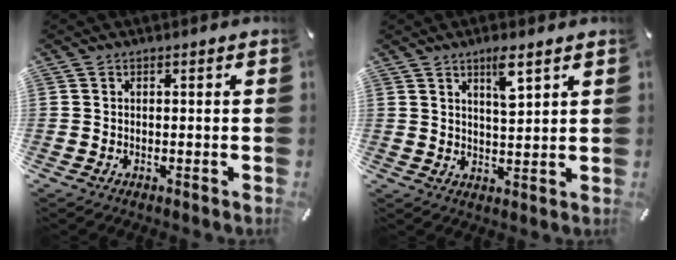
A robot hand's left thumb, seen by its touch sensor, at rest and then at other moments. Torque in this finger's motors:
{"motor_torque": [0.90, 0.70, 0.45, -0.79, 0.20]}